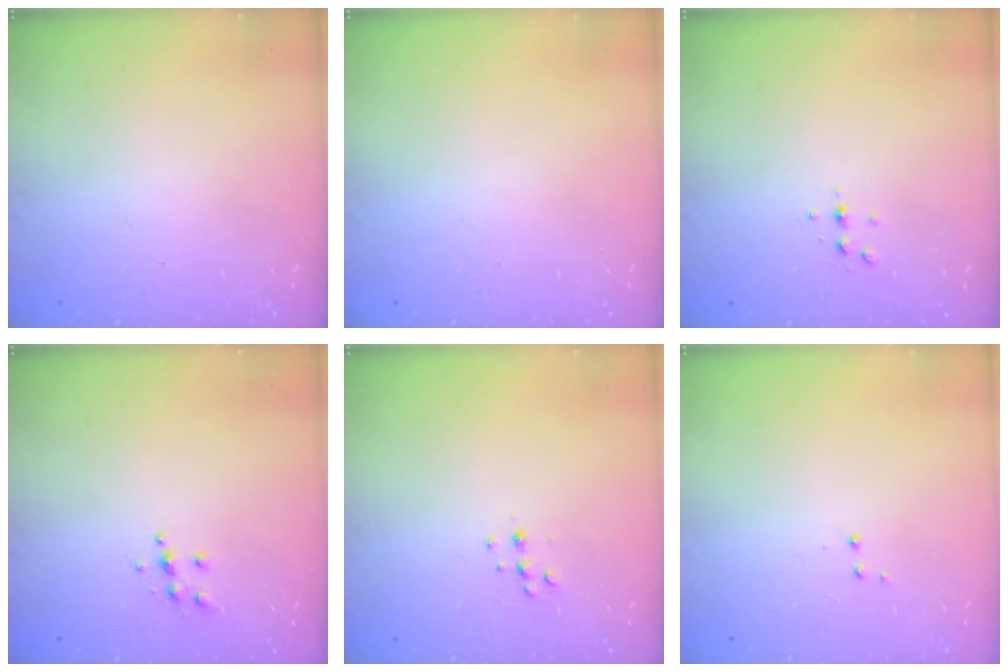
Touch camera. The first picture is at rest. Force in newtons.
{"total": 0.0}
{"total": 3.7, "press": 3.6, "slide": 0.5}
{"total": 4.7, "press": 4.6, "slide": 0.5}
{"total": 5.1, "press": 5.0, "slide": 0.8}
{"total": 2.8, "press": 2.7, "slide": 0.5}